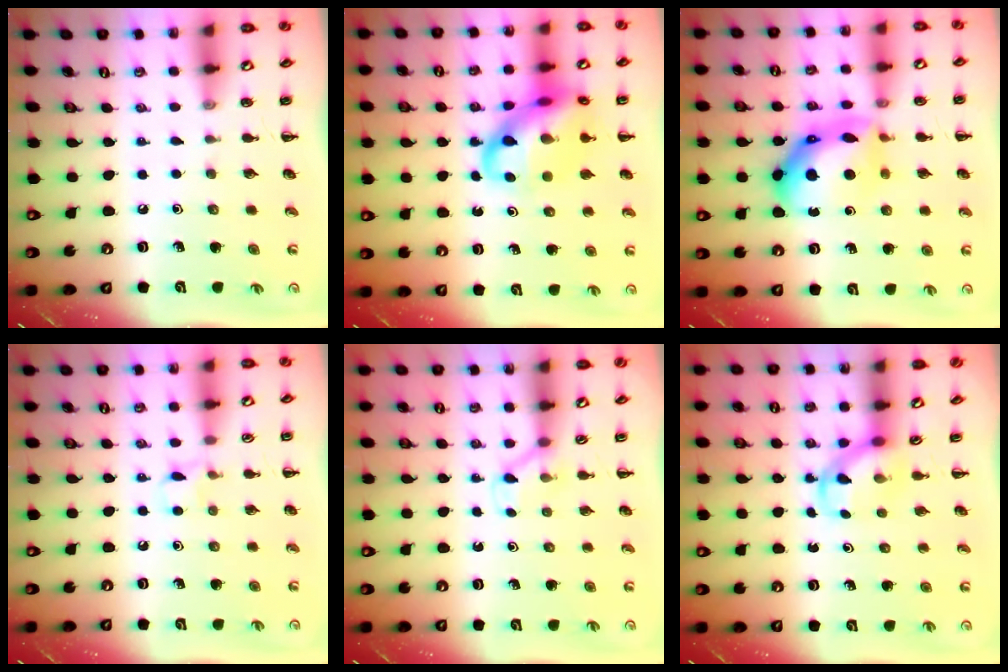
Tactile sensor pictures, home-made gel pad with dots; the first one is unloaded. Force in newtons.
{"total": 17.2, "press": 17.0, "slide": 2.6}
{"total": 15.3, "press": 15.3, "slide": 0.9}
{"total": 5.6, "press": 5.3, "slide": 1.8}
{"total": 3.9, "press": 3.7, "slide": 1.2}
{"total": 3.4, "press": 3.2, "slide": 1.0}